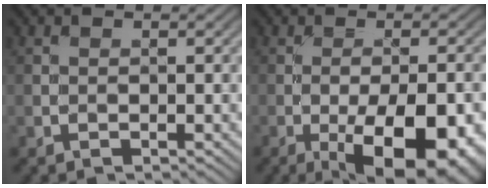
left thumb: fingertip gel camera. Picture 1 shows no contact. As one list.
[{"total": 13.4, "force": [-5.6, 5.2, 11.0], "torque": [-0.143, -0.008, -0.067]}]